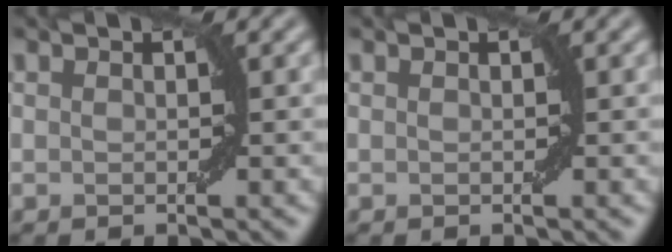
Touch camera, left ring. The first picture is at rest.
{"total": 0.0}